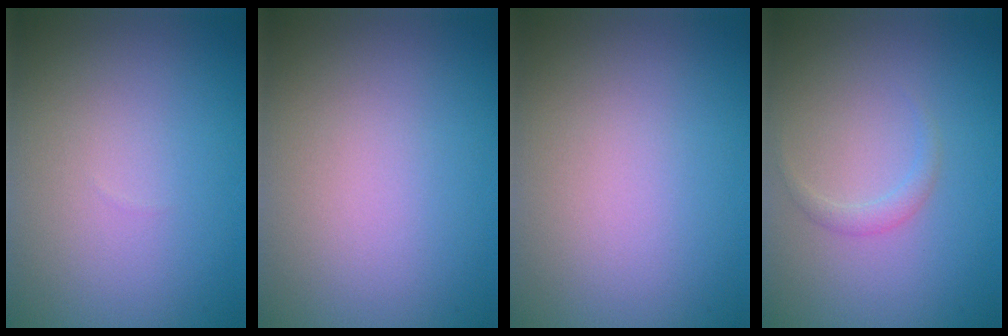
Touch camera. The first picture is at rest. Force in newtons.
{"total": 0.0}
{"total": 0.0}
{"total": 1.1, "press": 1.1, "slide": 0.0}